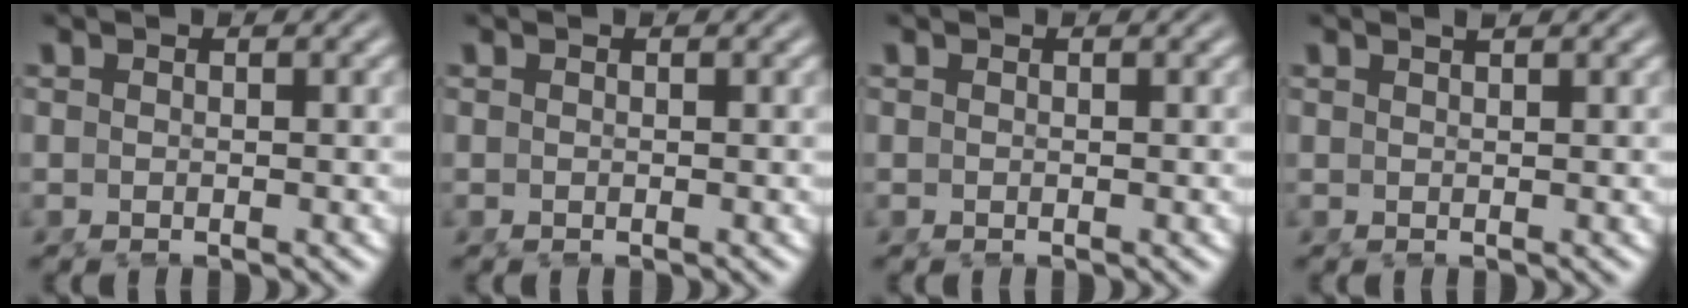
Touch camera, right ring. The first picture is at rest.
{"total": 0.0}
{"total": 0.0}
{"total": 0.9, "force": [0.8, 0.0, 0.5], "torque": [-0.005, 0.004, 0.015]}